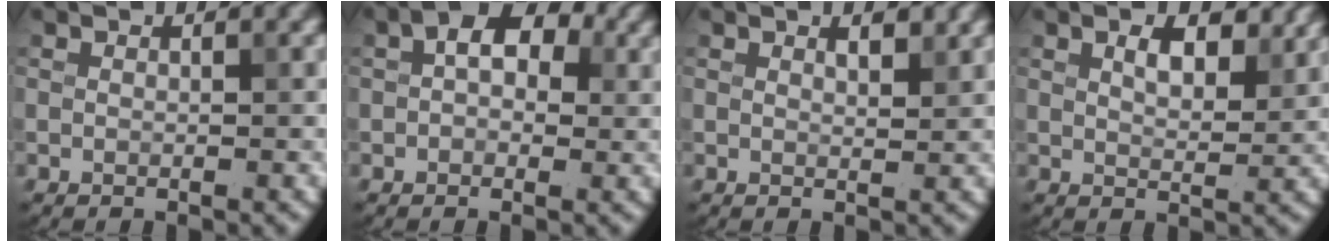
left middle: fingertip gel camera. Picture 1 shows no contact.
{"total": 4.8, "force": [1.4, 3.0, 3.5], "torque": [-0.042, 0.012, 0.007]}
{"total": 1.4, "force": [1.0, 0.4, 0.9], "torque": [-0.013, 0.000, 0.018]}
{"total": 3.7, "force": [2.0, 1.6, 2.6], "torque": [-0.047, 0.001, 0.032]}